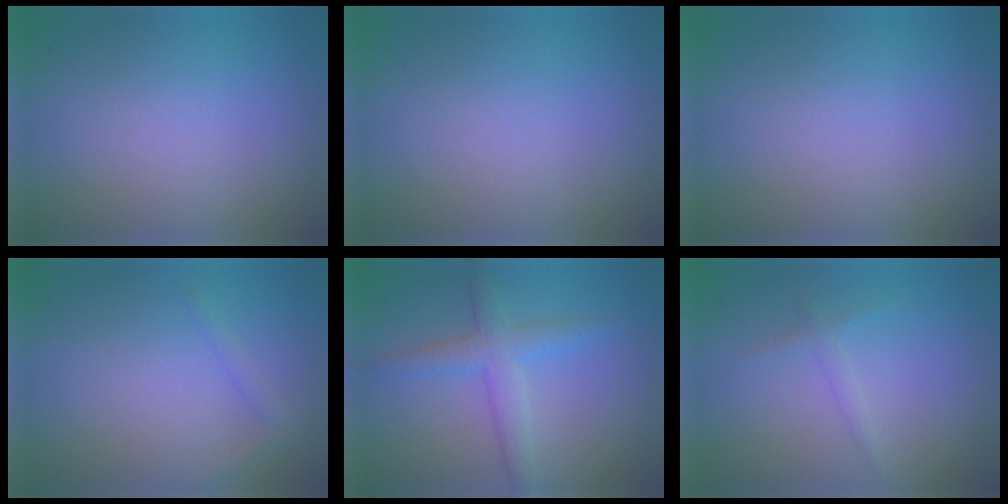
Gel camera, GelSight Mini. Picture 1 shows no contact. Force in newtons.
{"total": 0.0}
{"total": 0.0}
{"total": 1.1, "press": 1.1, "slide": 0.1}
{"total": 3.3, "press": 3.3, "slide": 0.0}
{"total": 1.0, "press": 1.0, "slide": 0.1}